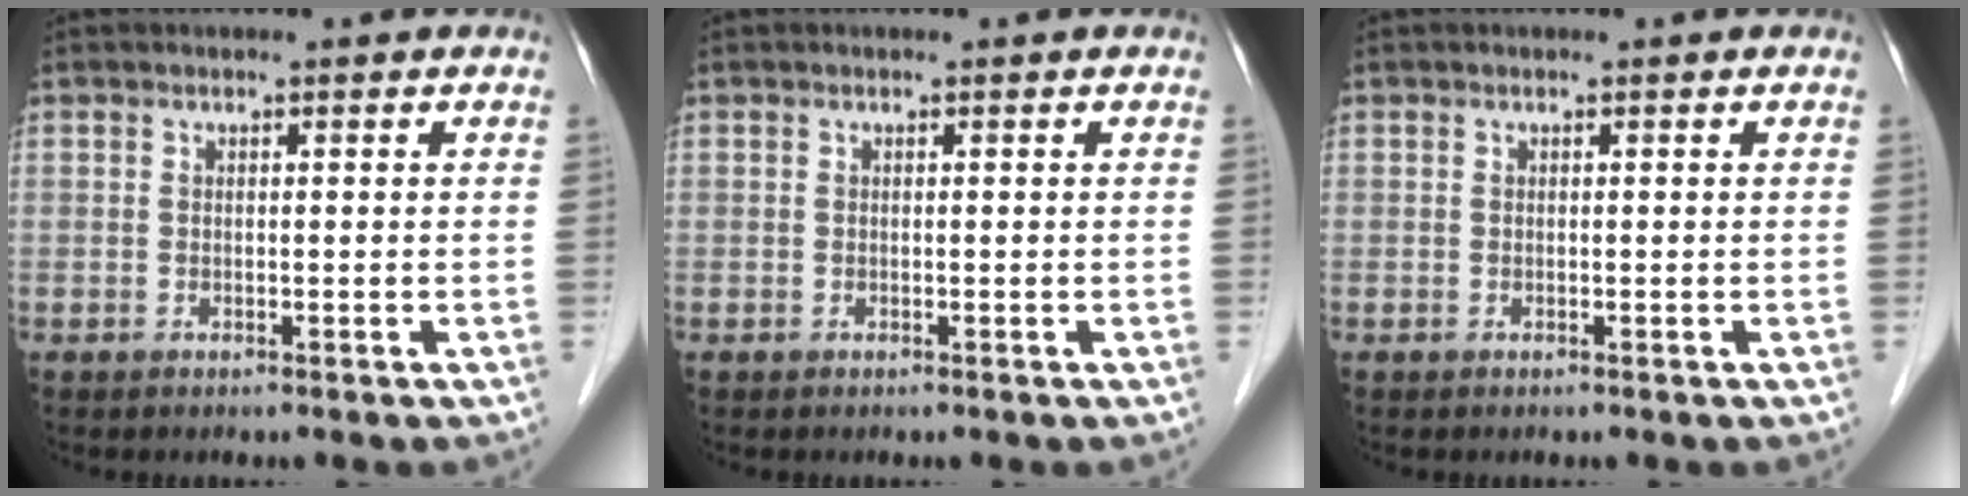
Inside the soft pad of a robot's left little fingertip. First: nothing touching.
{"total": 0.0}
{"total": 0.0}